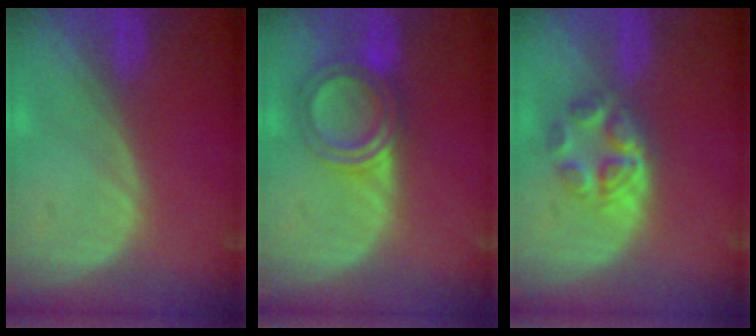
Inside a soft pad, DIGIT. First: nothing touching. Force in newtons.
{"total": 5.7, "press": 5.6, "slide": 1.3}
{"total": 5.0, "press": 4.8, "slide": 1.3}